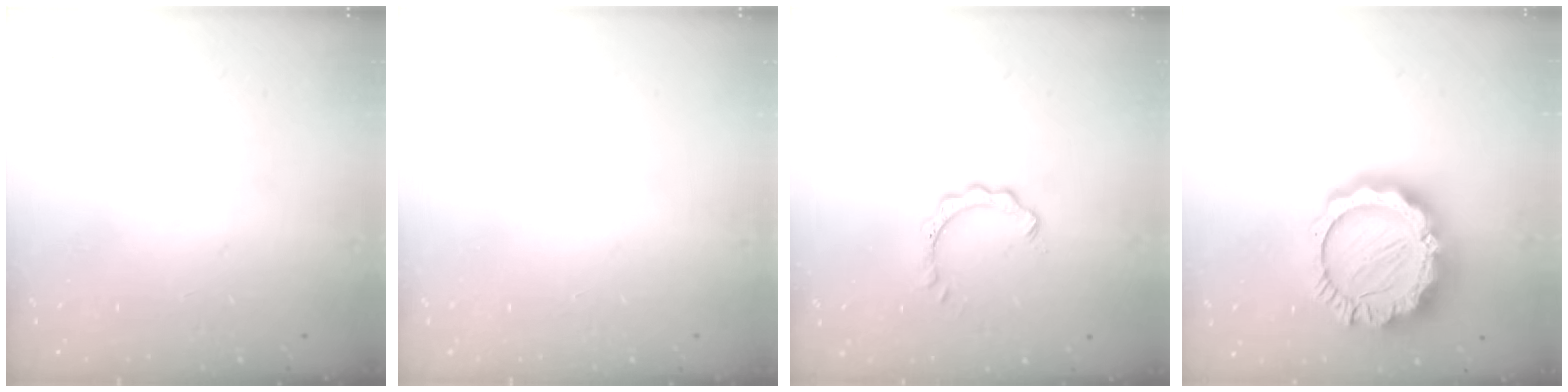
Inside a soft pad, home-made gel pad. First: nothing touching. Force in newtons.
{"total": 0.0}
{"total": 4.0, "press": 4.0, "slide": 0.3}
{"total": 20.3, "press": 20.3, "slide": 1.7}